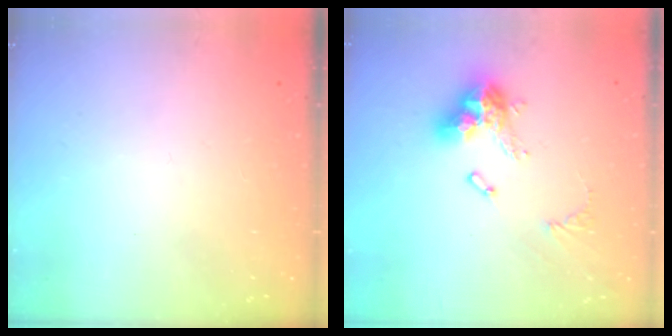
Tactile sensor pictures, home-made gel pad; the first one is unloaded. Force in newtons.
{"total": 13.4, "press": 13.3, "slide": 1.4}